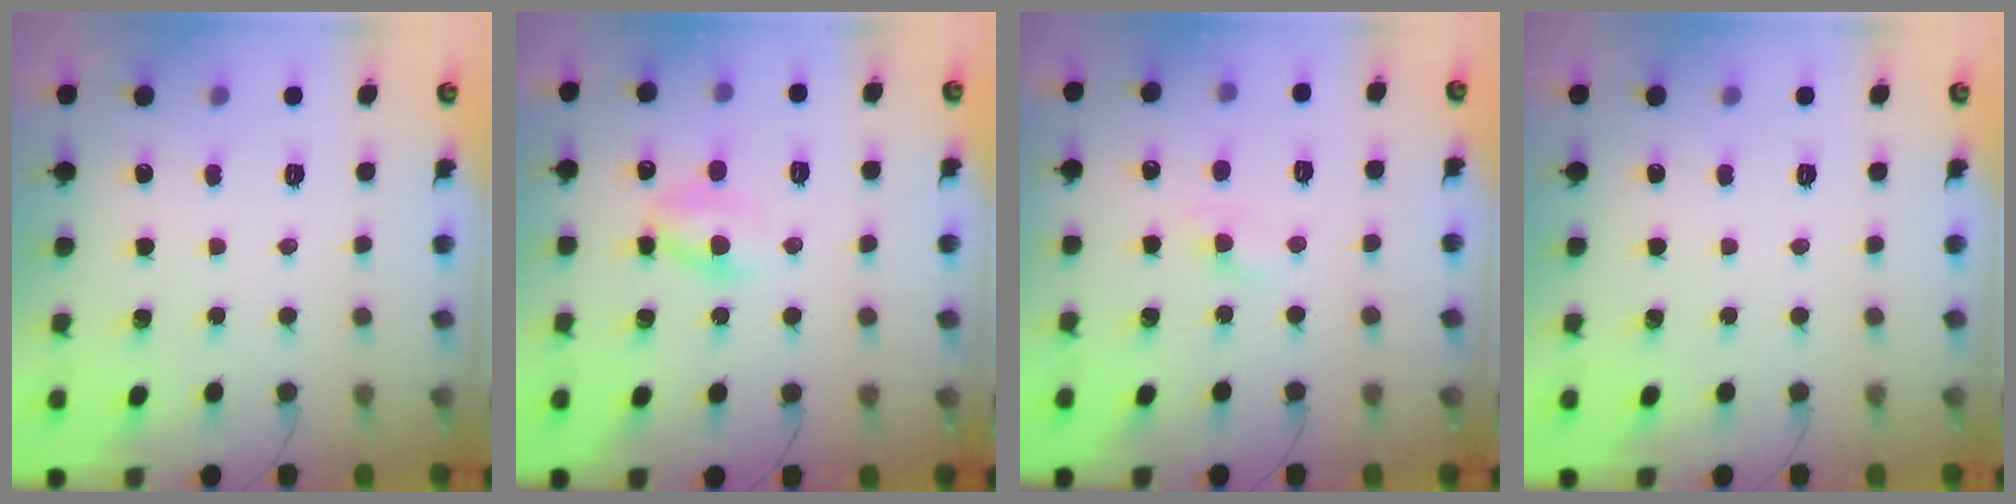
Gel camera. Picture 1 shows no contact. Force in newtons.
{"total": 4.9, "press": 4.8, "slide": 1.2}
{"total": 1.0, "press": 0.8, "slide": 0.6}
{"total": 0.0}